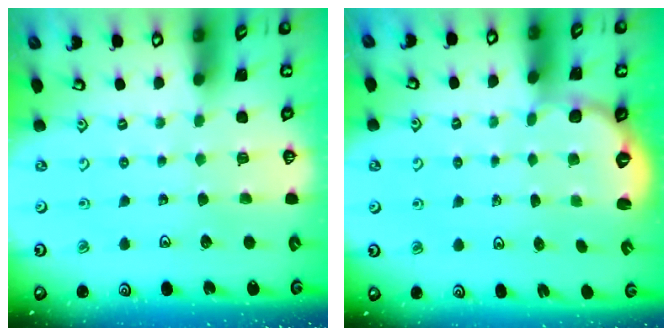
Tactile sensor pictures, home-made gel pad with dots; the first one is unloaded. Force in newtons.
{"total": 2.4, "press": 1.9, "slide": 1.5}